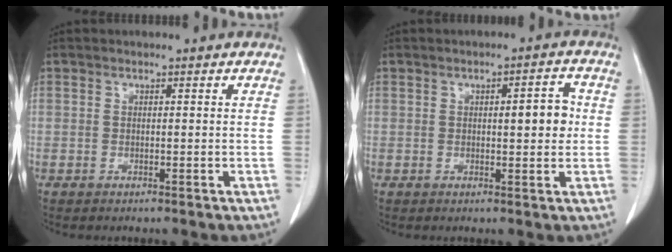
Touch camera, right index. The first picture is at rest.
{"total": 4.3, "force": [0.4, 1.2, 4.1], "torque": [-0.055, 0.005, 0.004]}